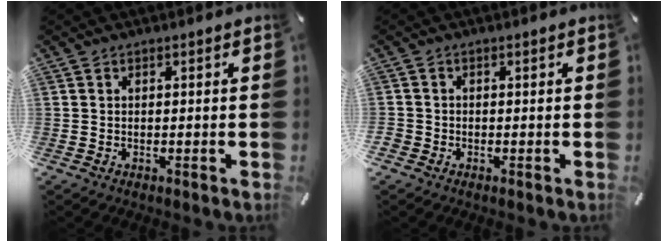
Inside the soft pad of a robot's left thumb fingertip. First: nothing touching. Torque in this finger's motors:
{"motor_torque": [-0.55, -0.01, -0.09, 0.03, 0.00]}